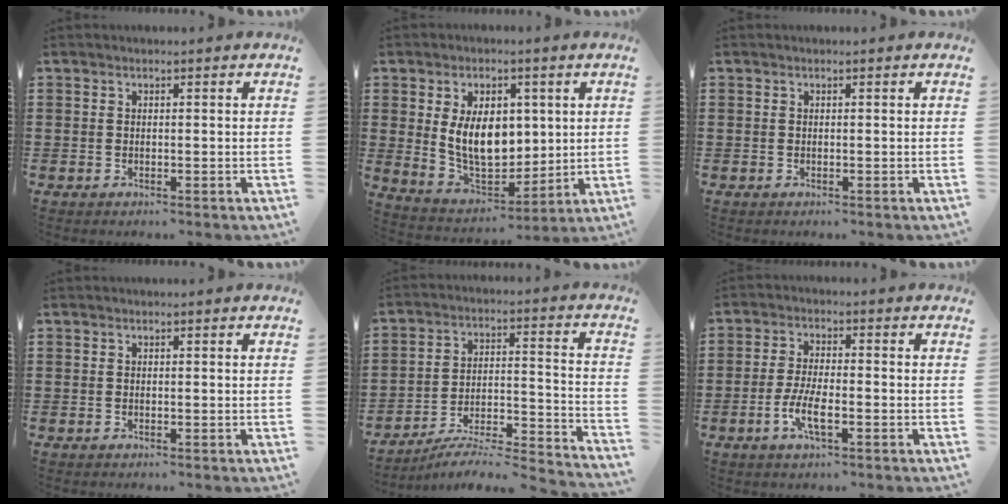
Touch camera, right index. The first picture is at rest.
{"total": 9.7, "force": [1.7, 6.3, 7.1], "torque": [-0.138, 0.005, 0.028]}
{"total": 0.0}
{"total": 0.0}
{"total": 4.3, "force": [-3.9, 0.5, 1.7], "torque": [-0.031, -0.015, -0.081]}
{"total": 5.2, "force": [-2.0, 1.4, 4.5], "torque": [-0.102, -0.008, -0.043]}